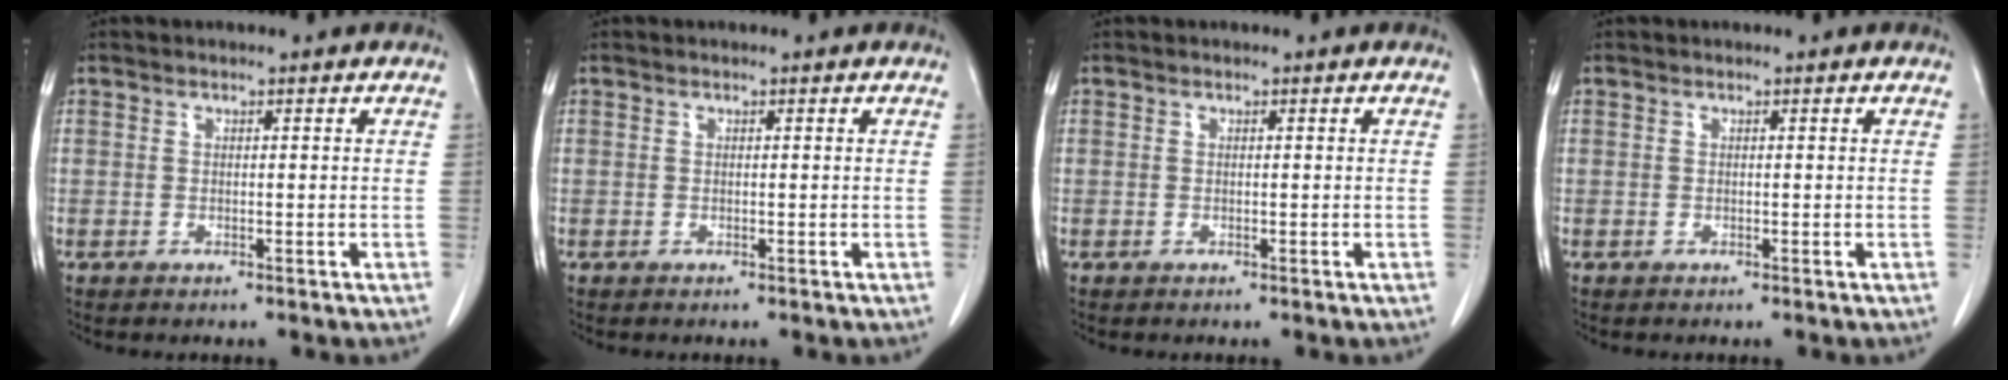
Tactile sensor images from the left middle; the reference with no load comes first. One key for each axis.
{"total": 0.0}
{"total": 0.0}
{"total": 0.0}